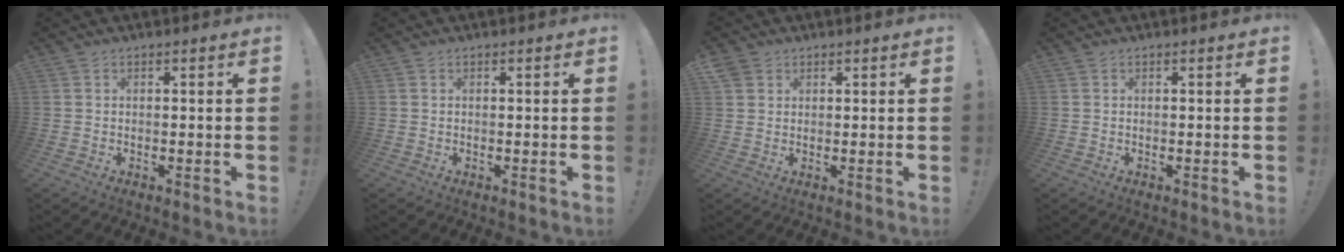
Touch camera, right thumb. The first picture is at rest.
{"total": 0.0}
{"total": 3.0, "force": [2.0, 2.1, 0.7], "torque": [-0.016, -0.005, 0.038]}
{"total": 0.0}